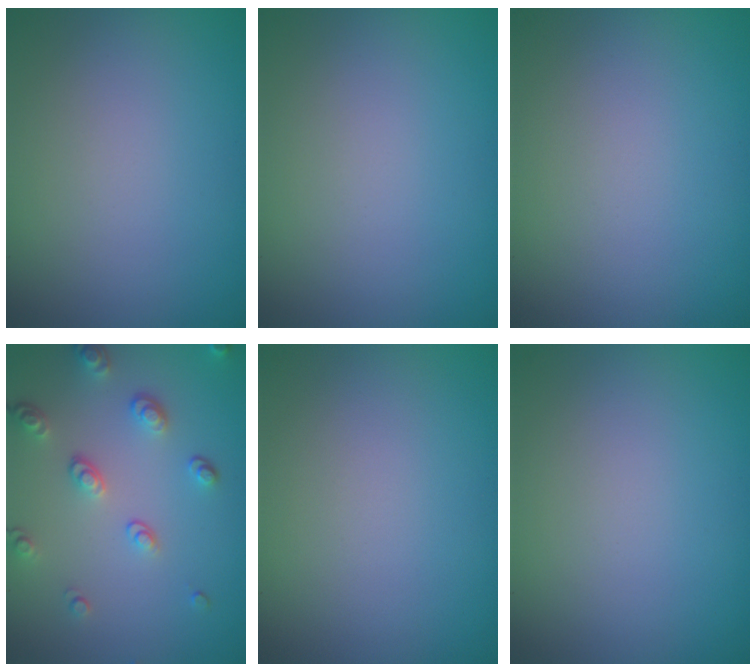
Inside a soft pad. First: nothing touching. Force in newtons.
{"total": 0.0}
{"total": 0.0}
{"total": 3.3, "press": 2.6, "slide": 2.1}
{"total": 0.0}
{"total": 0.0}